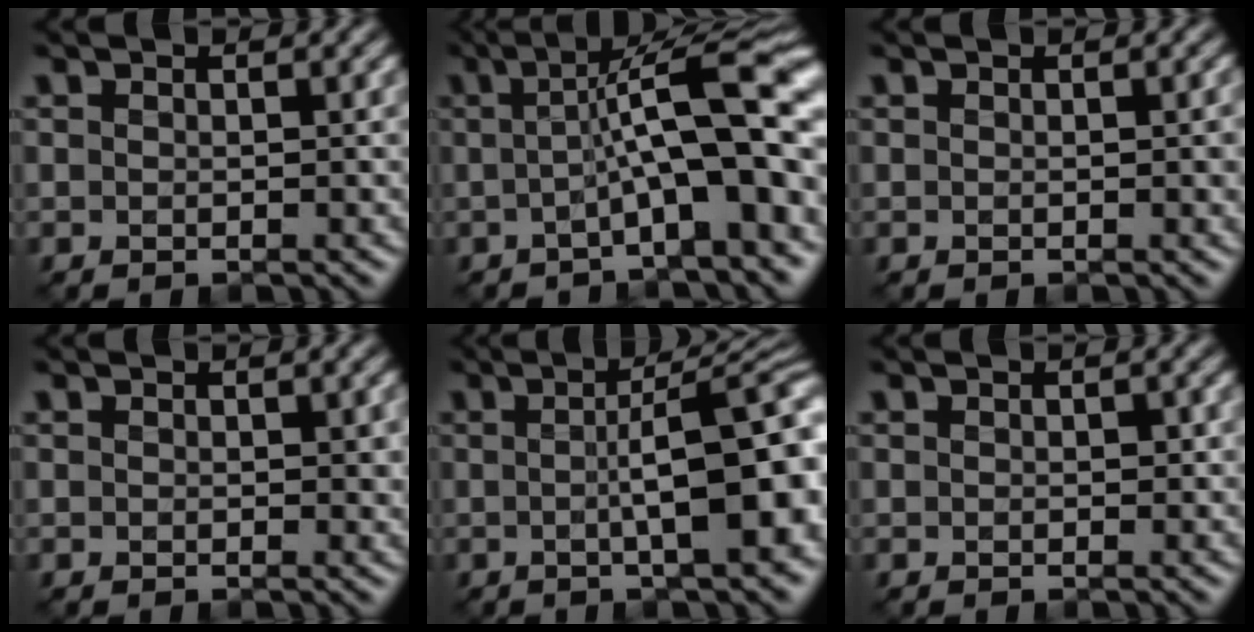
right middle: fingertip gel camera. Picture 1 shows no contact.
{"total": 10.4, "force": [-0.6, 2.2, 10.2], "torque": [-0.137, 0.026, -0.019]}
{"total": 0.9, "force": [0.1, 0.3, 0.9], "torque": [-0.014, -0.002, 0.003]}
{"total": 1.3, "force": [0.4, 0.8, 1.0], "torque": [-0.014, -0.003, 0.010]}
{"total": 10.1, "force": [-0.3, 2.8, 9.7], "torque": [-0.105, 0.011, -0.007]}
{"total": 0.8, "force": [0.1, 0.5, 0.5], "torque": [-0.011, -0.003, 0.004]}